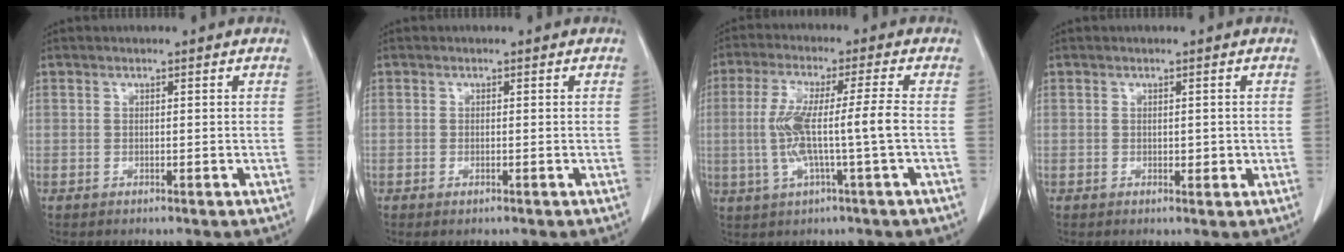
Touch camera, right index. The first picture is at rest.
{"total": 0.7, "force": [-0.5, 0.1, 0.6], "torque": [-0.012, -0.002, -0.005]}
{"total": 9.2, "force": [-0.9, -0.3, 9.2], "torque": [-0.186, 0.010, -0.018]}
{"total": 1.4, "force": [-0.1, 0.8, 1.2], "torque": [-0.013, 0.000, 0.001]}